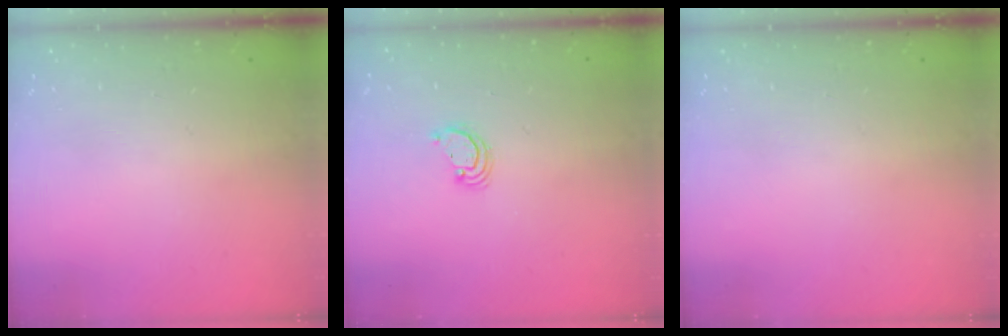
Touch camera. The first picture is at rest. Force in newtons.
{"total": 2.8, "press": 2.8, "slide": 0.2}
{"total": 0.0}